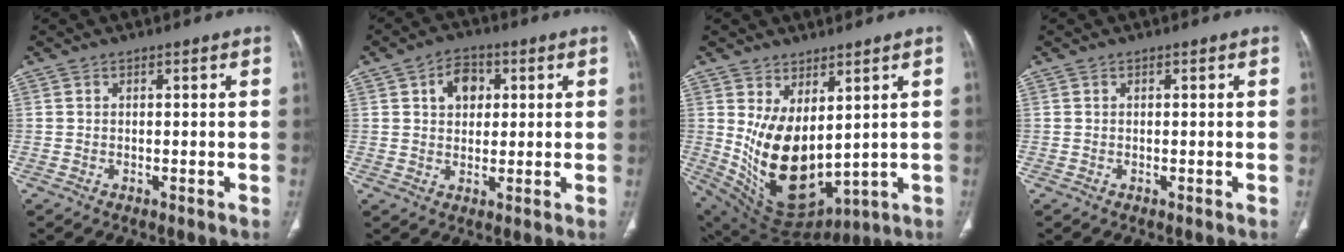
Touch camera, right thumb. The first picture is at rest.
{"total": 6.5, "force": [2.0, 4.7, 3.9], "torque": [-0.033, 0.001, 0.030]}
{"total": 15.7, "force": [2.6, 8.9, 12.7], "torque": [-0.206, -0.044, 0.086]}
{"total": 0.0}